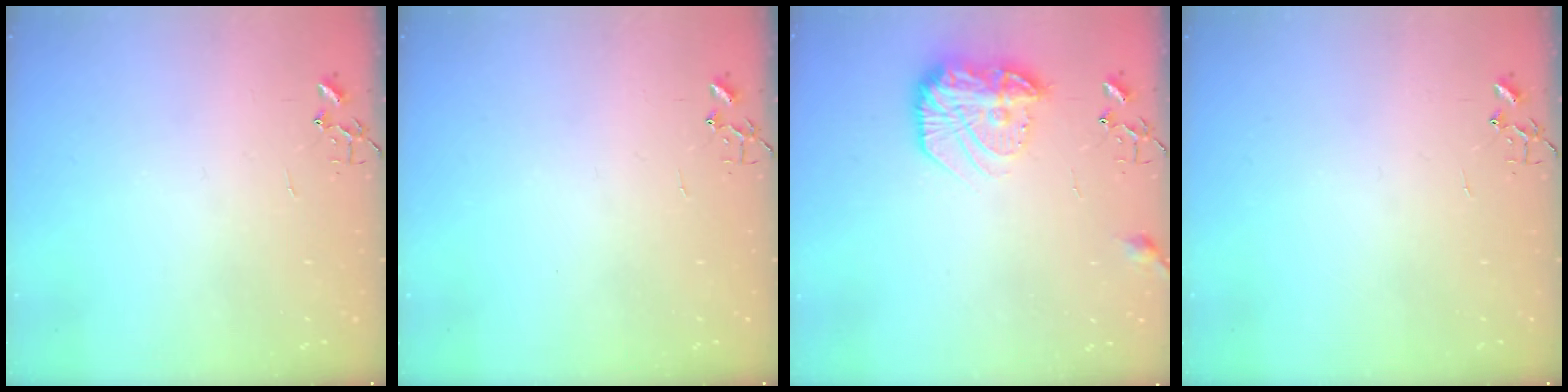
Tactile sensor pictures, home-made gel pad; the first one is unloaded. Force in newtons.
{"total": 0.0}
{"total": 15.3, "press": 15.2, "slide": 1.0}
{"total": 0.0}